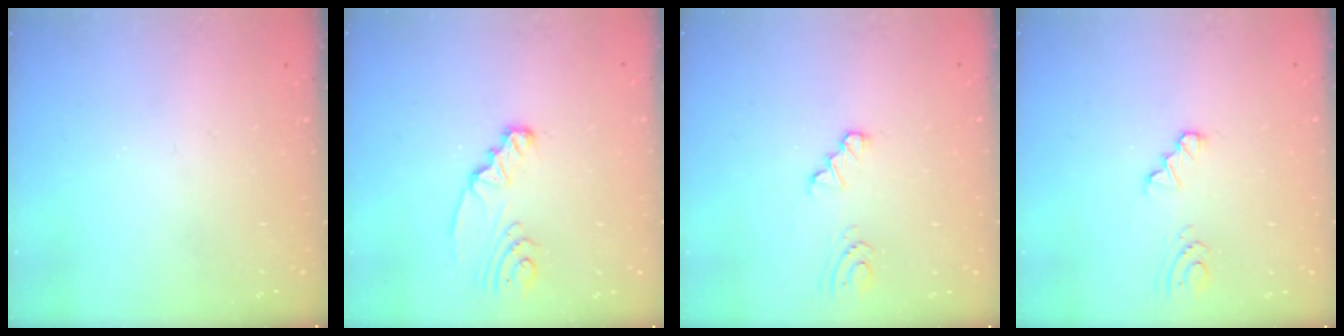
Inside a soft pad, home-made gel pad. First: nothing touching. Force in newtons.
{"total": 3.2, "press": 3.2, "slide": 0.3}
{"total": 1.4, "press": 1.4, "slide": 0.2}
{"total": 1.4, "press": 1.4, "slide": 0.2}